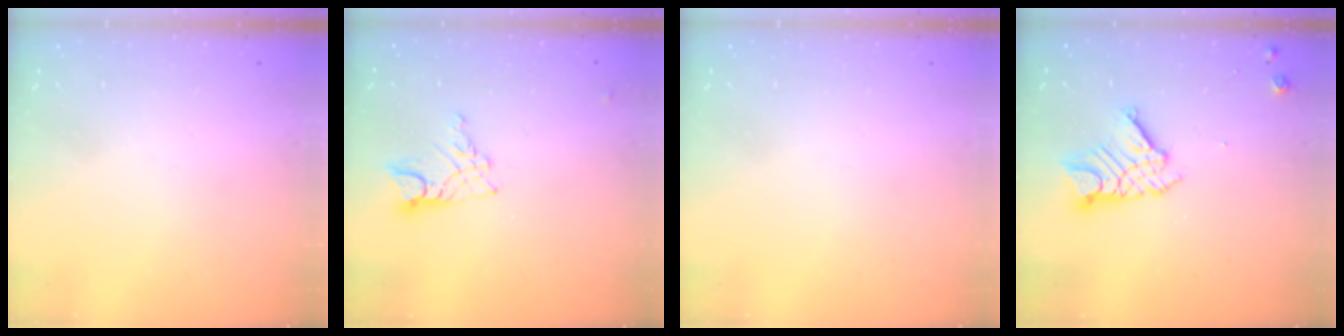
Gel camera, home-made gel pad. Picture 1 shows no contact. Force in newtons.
{"total": 8.3, "press": 8.3, "slide": 0.6}
{"total": 0.0}
{"total": 11.6, "press": 11.5, "slide": 0.9}